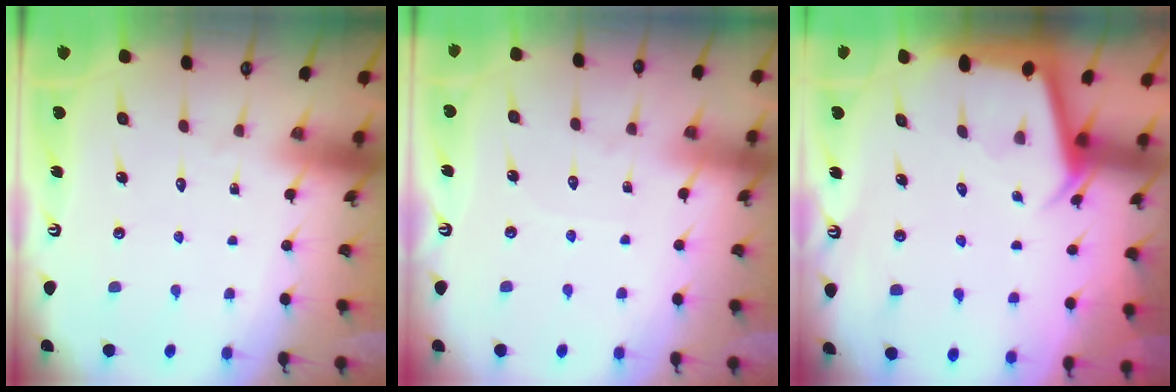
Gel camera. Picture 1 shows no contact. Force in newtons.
{"total": 2.9, "press": 2.8, "slide": 0.4}
{"total": 2.9, "press": 2.9, "slide": 0.3}